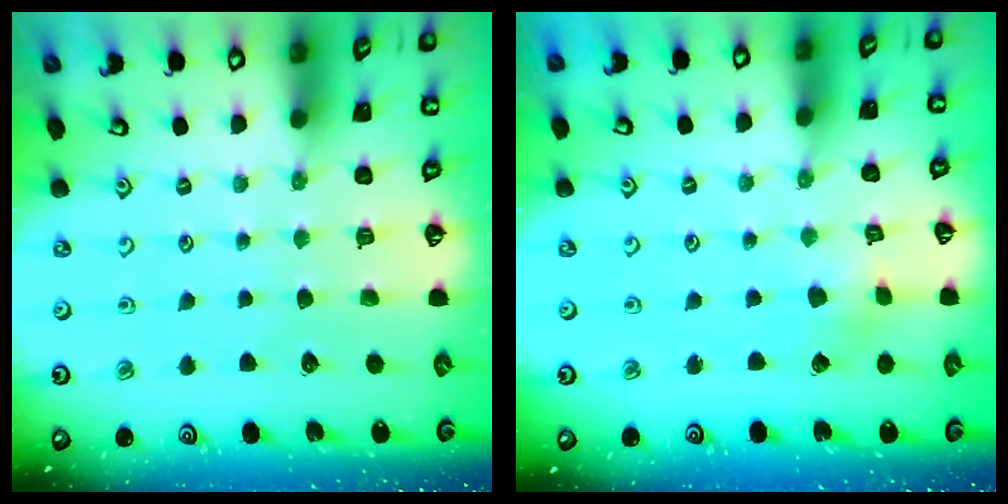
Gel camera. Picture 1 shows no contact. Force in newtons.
{"total": 2.1, "press": 2.1, "slide": 0.1}